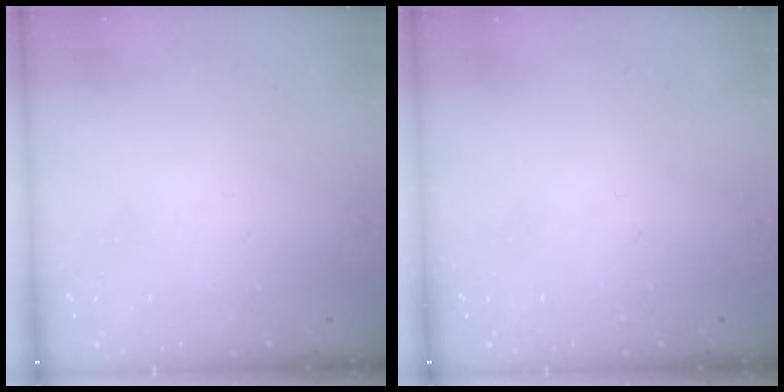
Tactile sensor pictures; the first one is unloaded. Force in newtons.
{"total": 0.0}